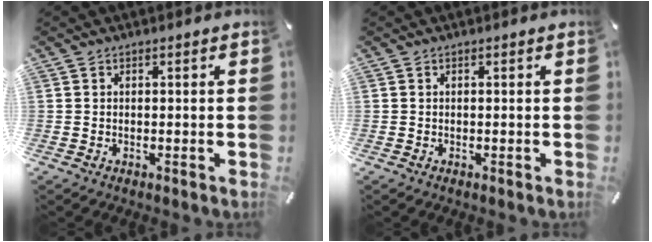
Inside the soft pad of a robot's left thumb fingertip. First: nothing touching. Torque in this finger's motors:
{"motor_torque": [0.00, 0.00, 0.00, 0.00, 0.00]}